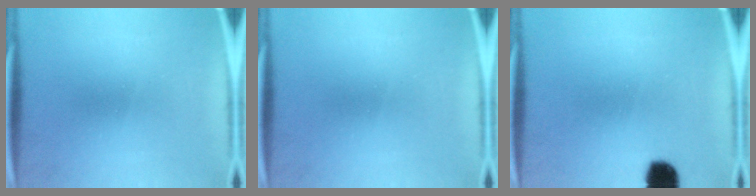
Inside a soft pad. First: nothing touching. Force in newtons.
{"total": 0.0}
{"total": 5.8}